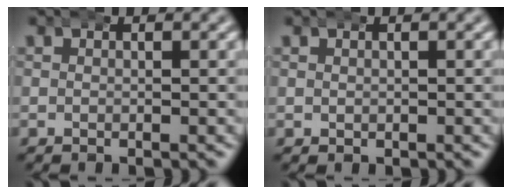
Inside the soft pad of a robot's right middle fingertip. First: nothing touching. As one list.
[{"total": 0.0}]